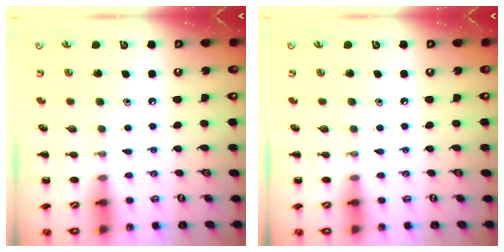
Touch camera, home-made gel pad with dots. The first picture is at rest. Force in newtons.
{"total": 0.0}